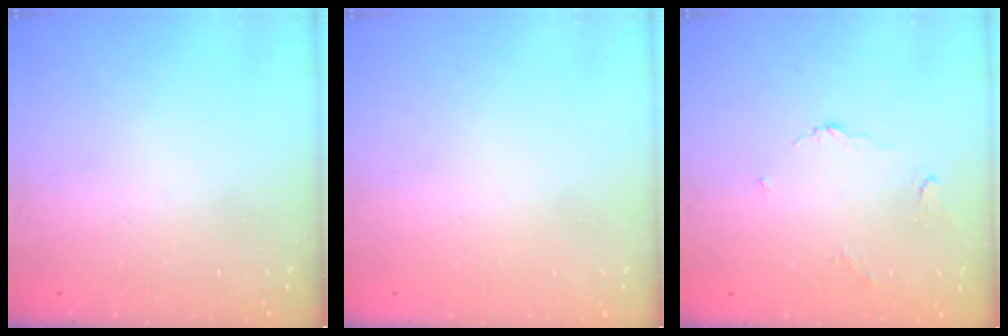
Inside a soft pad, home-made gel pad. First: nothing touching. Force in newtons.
{"total": 1.8, "press": 1.8, "slide": 0.1}
{"total": 2.6, "press": 2.5, "slide": 0.4}